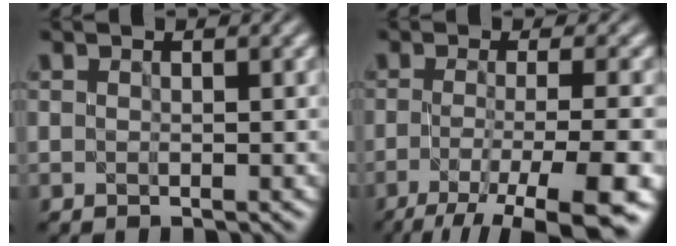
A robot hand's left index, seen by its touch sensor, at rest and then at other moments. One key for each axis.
{"total": 9.5, "fx": -5.1, "fy": 2.3, "fz": 7.6, "tx": -0.113, "ty": -0.015, "tz": -0.084}